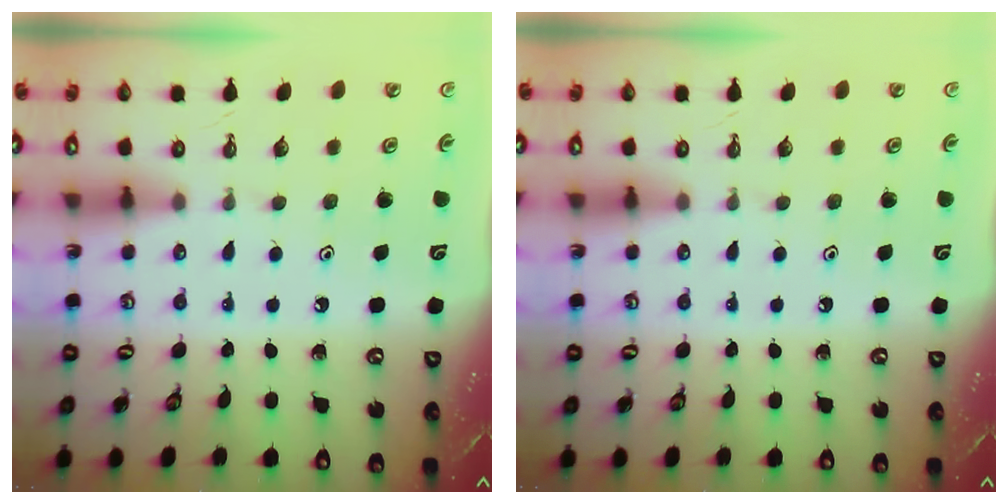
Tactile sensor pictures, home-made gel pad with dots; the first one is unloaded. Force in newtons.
{"total": 0.0}